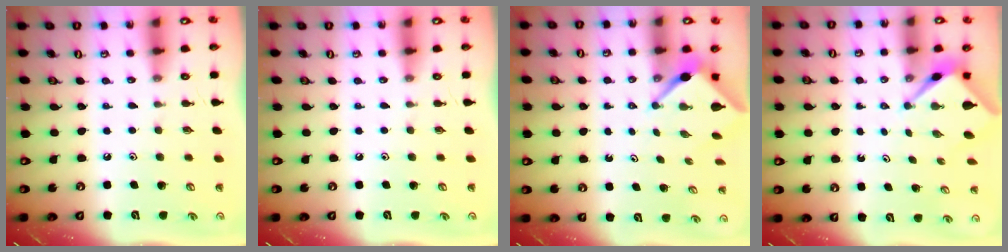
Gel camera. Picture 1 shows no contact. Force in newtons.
{"total": 0.0}
{"total": 3.3, "press": 3.3, "slide": 0.2}
{"total": 2.6, "press": 2.6, "slide": 0.1}